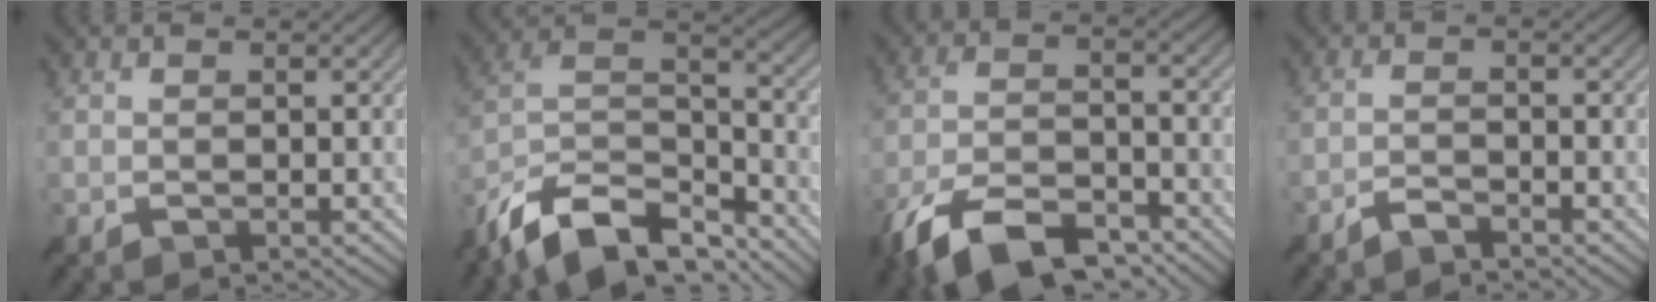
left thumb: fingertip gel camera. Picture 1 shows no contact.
{"total": 14.0, "force": [-10.4, 5.6, 7.3], "torque": [-0.187, 0.004, -0.183]}
{"total": 12.0, "force": [-8.4, 4.8, 7.0], "torque": [-0.146, -0.009, -0.165]}
{"total": 1.9, "force": [-1.6, 0.2, 1.0], "torque": [-0.020, 0.005, -0.039]}